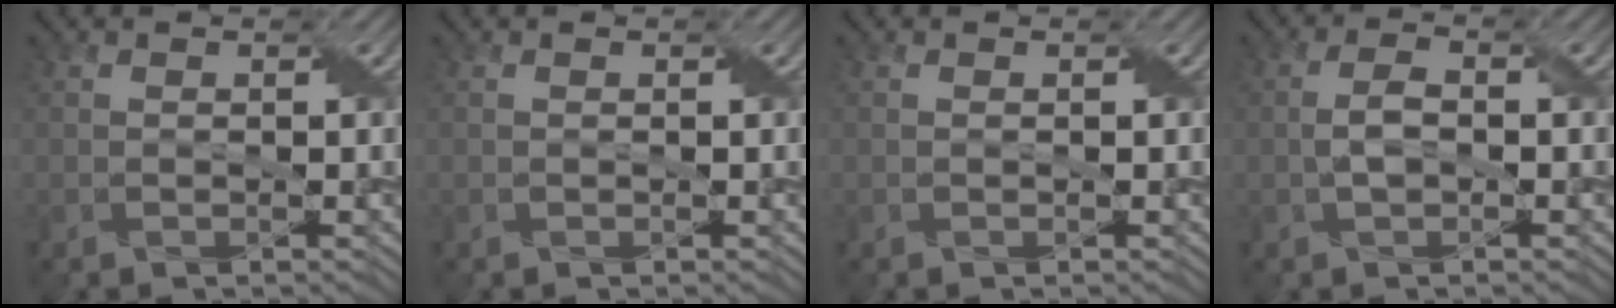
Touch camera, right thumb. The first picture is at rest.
{"total": 0.0}
{"total": 0.0}
{"total": 2.7, "force": [-0.4, 1.4, 2.2], "torque": [-0.050, 0.004, -0.008]}